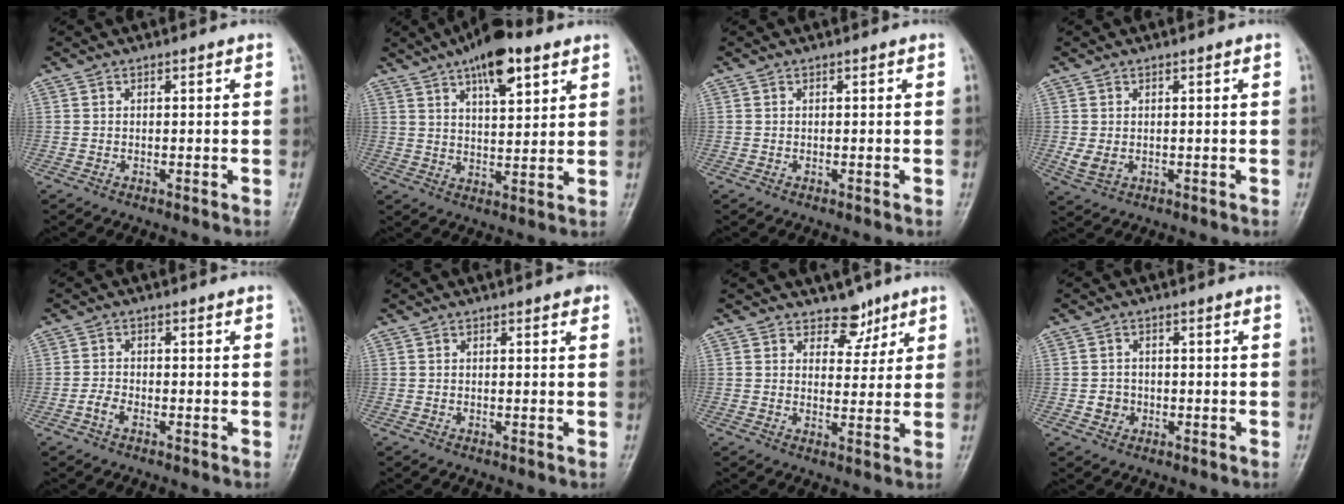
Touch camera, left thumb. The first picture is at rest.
{"total": 12.0, "force": [7.1, 4.4, 8.7], "torque": [-0.114, -0.024, 0.111]}
{"total": 0.0}
{"total": 2.8, "force": [0.1, 1.9, 2.1], "torque": [-0.034, -0.004, 0.011]}
{"total": 2.1, "force": [-1.1, 1.1, 1.4], "torque": [-0.030, 0.008, -0.025]}
{"total": 1.5, "force": [0.9, 0.4, 1.2], "torque": [-0.016, 0.000, 0.008]}
{"total": 4.7, "force": [3.5, 2.9, 1.1], "torque": [0.015, -0.023, 0.053]}
{"total": 2.5, "force": [-0.6, 2.3, 0.7], "torque": [0.002, 0.007, -0.010]}